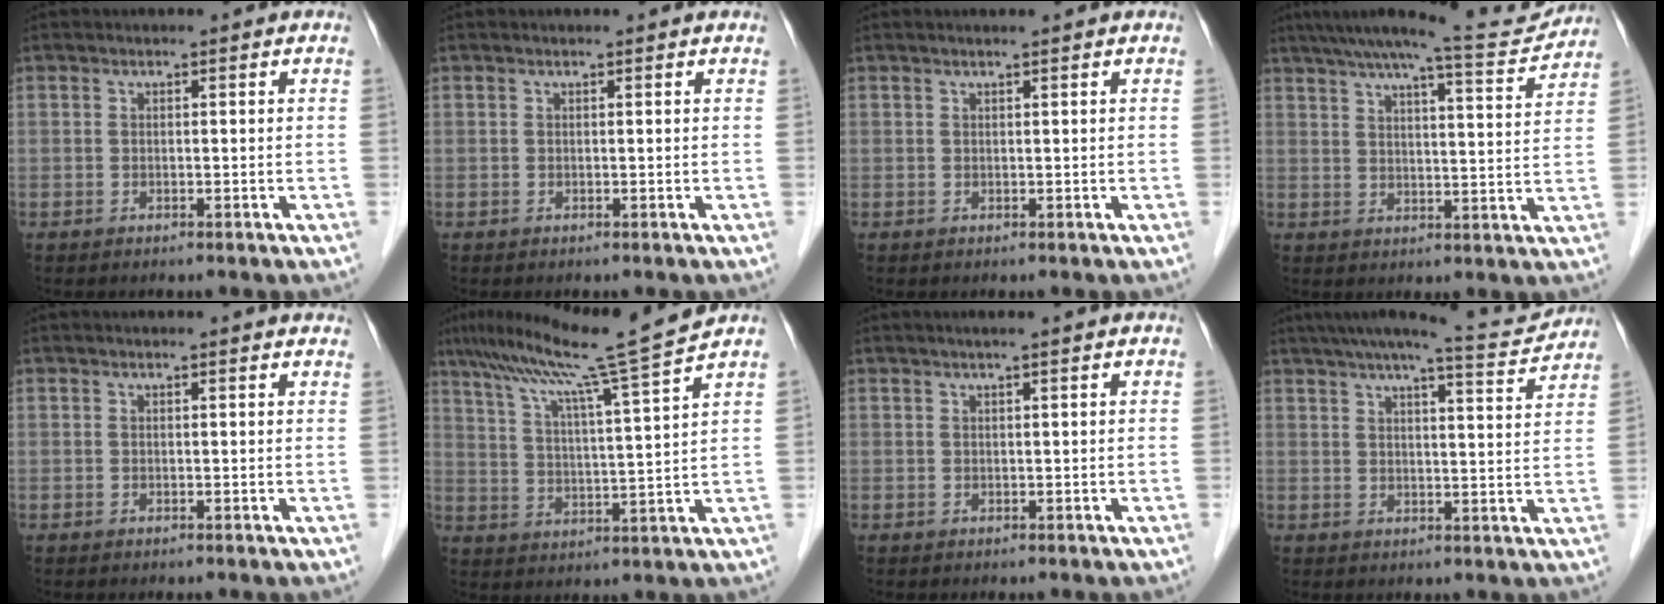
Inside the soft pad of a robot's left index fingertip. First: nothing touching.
{"total": 0.6, "force": [0.6, 0.0, 0.2], "torque": [-0.006, 0.002, 0.007]}
{"total": 1.0, "force": [0.9, -0.2, 0.5], "torque": [-0.011, 0.006, 0.019]}
{"total": 12.4, "force": [11.7, 0.0, 4.2], "torque": [-0.063, -0.006, 0.156]}
{"total": 2.8, "force": [2.7, 0.2, 0.7], "torque": [-0.014, 0.007, 0.020]}
{"total": 12.9, "force": [10.4, -3.2, 7.0], "torque": [-0.120, -0.009, 0.164]}
{"total": 1.8, "force": [1.4, -0.3, 1.2], "torque": [-0.017, 0.010, 0.025]}
{"total": 11.4, "force": [10.6, 0.2, 4.2], "torque": [-0.062, 0.003, 0.135]}